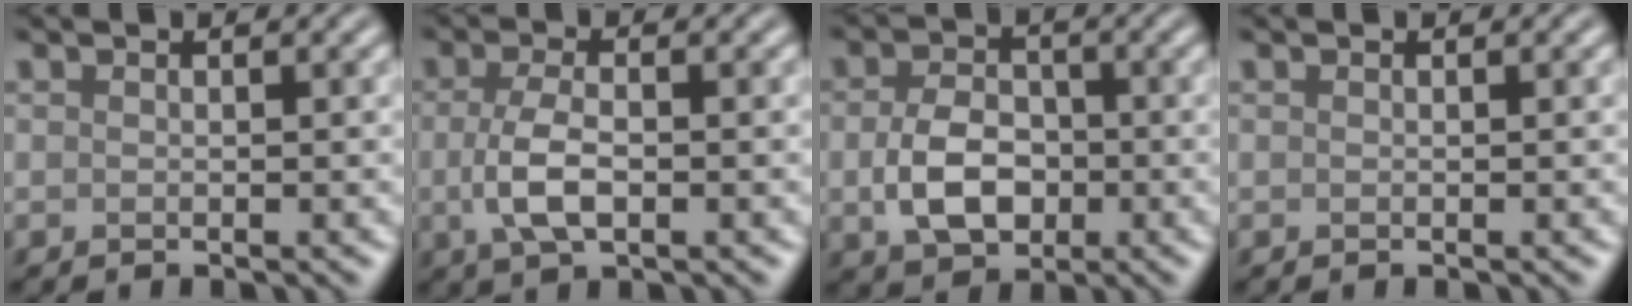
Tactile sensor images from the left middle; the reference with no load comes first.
{"total": 3.8, "force": [-0.5, 1.7, 3.4], "torque": [-0.076, -0.004, -0.011]}
{"total": 5.1, "force": [-0.8, 3.6, 3.5], "torque": [-0.074, -0.006, -0.017]}
{"total": 0.0}